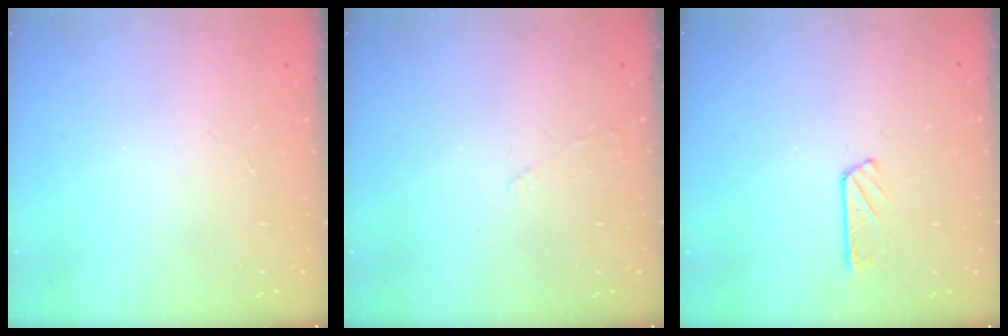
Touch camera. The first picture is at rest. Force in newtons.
{"total": 2.4, "press": 2.4, "slide": 0.4}
{"total": 3.5, "press": 3.4, "slide": 0.4}